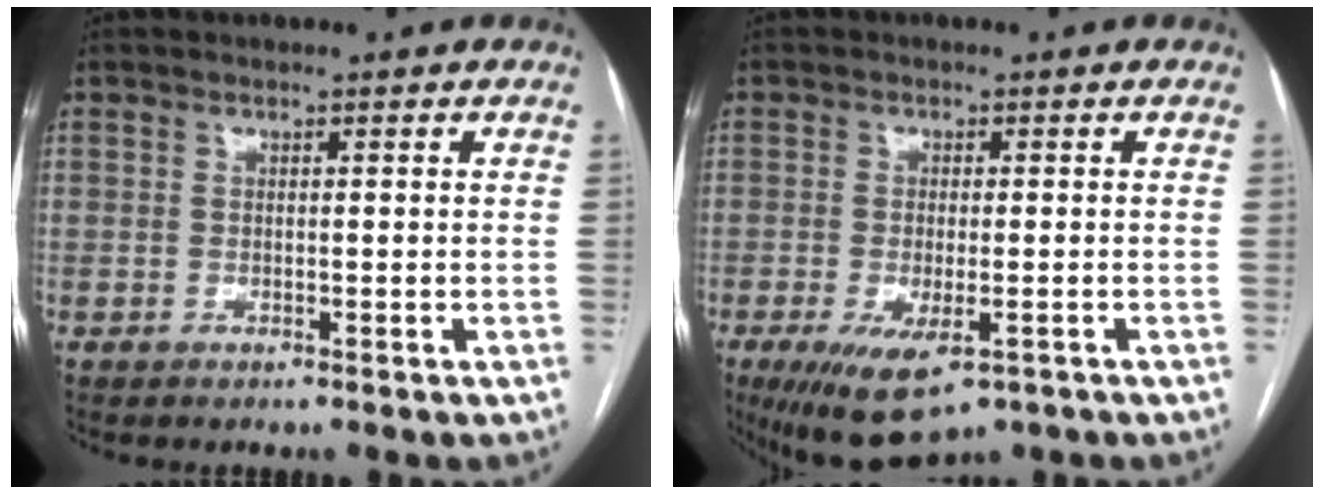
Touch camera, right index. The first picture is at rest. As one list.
[{"total": 9.2, "force": [-5.0, 3.4, 7.0], "torque": [-0.119, -0.021, -0.073]}]